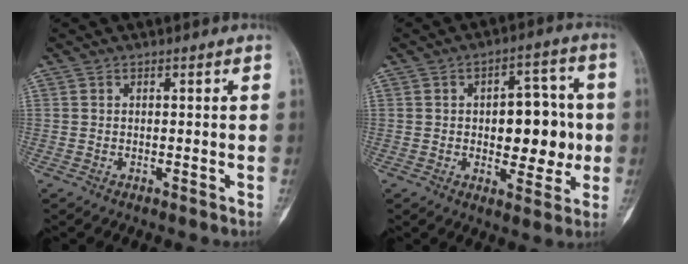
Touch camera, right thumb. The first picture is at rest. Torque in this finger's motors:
{"motor_torque": [-0.25, 1.35, 0.08, -0.03, 0.04]}